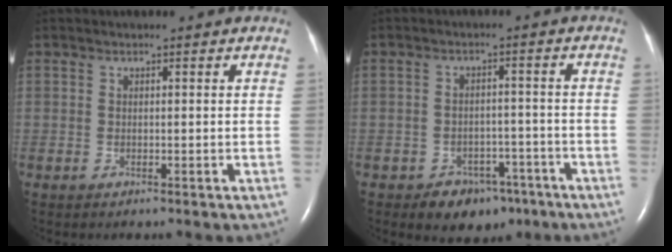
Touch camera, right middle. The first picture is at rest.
{"total": 6.3, "force": [-4.2, 4.2, 2.0], "torque": [-0.022, 0.013, -0.054]}